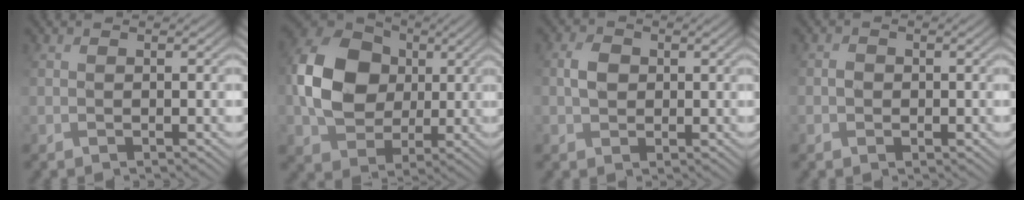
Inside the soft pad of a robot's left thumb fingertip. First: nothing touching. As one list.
[{"total": 11.1, "force": [1.5, 8.9, 6.4], "torque": [-0.148, 0.021, 0.026]}, {"total": 2.2, "force": [0.7, 1.9, 0.7], "torque": [-0.016, 0.010, 0.008]}, {"total": 1.7, "force": [-0.2, 1.6, 0.4], "torque": [0.001, 0.004, -0.004]}]